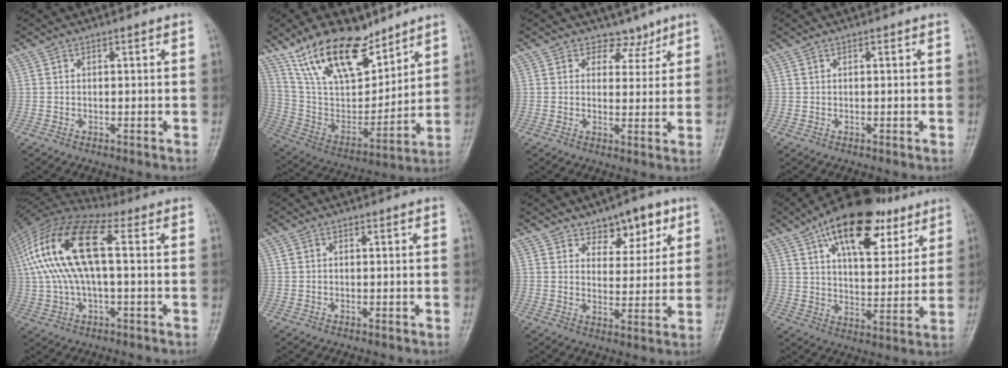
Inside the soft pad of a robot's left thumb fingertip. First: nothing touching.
{"total": 20.2, "force": [13.7, 9.3, 11.6], "torque": [-0.157, -0.065, 0.260]}
{"total": 4.2, "force": [3.0, 3.0, 0.3], "torque": [0.028, -0.015, 0.040]}
{"total": 0.0}
{"total": 18.8, "force": [2.6, 7.8, 16.9], "torque": [-0.354, 0.039, 0.040]}
{"total": 0.7, "force": [0.0, 0.6, 0.4], "torque": [-0.005, 0.003, 0.000]}
{"total": 7.8, "force": [4.8, 4.7, 3.9], "torque": [-0.018, -0.026, 0.071]}
{"total": 20.8, "force": [11.5, 10.0, 14.1], "torque": [-0.184, -0.024, 0.181]}